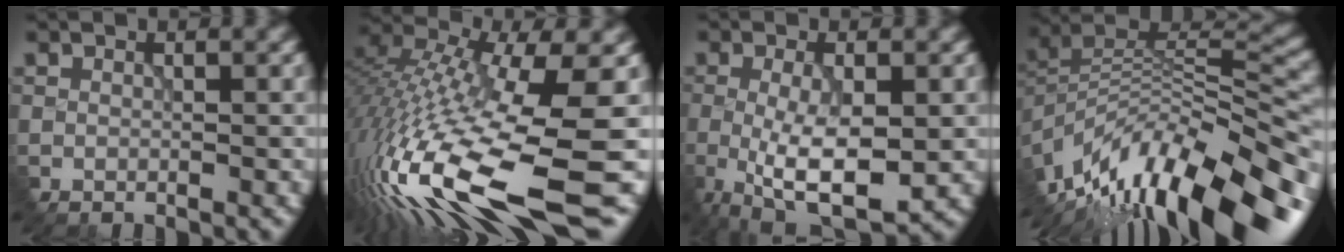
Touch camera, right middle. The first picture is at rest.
{"total": 16.2, "force": [-4.4, 4.8, 14.8], "torque": [-0.323, -0.005, -0.071]}
{"total": 7.2, "force": [-1.7, 2.6, 6.5], "torque": [-0.137, -0.008, -0.021]}
{"total": 14.1, "force": [-8.5, 5.5, 9.9], "torque": [-0.191, 0.020, -0.140]}